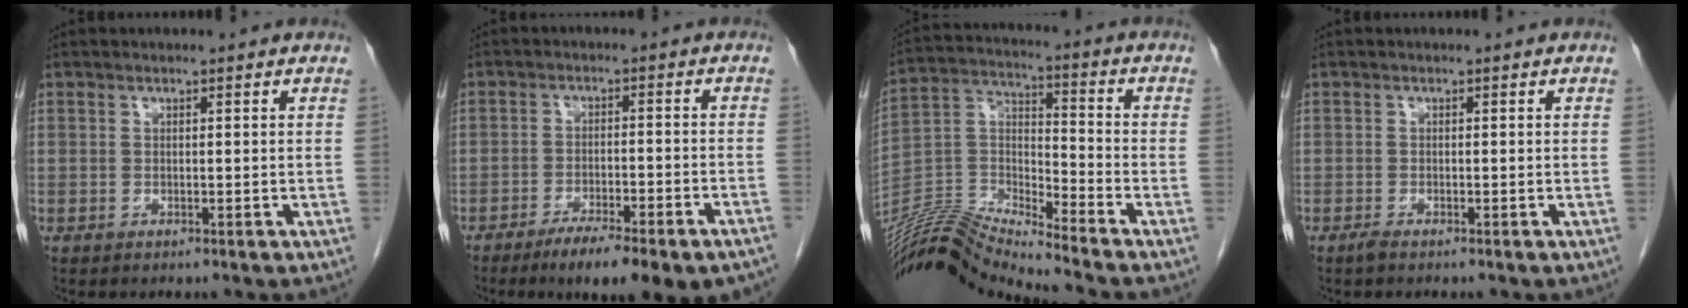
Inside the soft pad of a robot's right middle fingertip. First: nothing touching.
{"total": 13.5, "force": [-10.1, 2.0, 8.7], "torque": [-0.096, -0.009, -0.148]}
{"total": 13.0, "force": [-12.6, -1.9, 2.3], "torque": [-0.046, 0.032, -0.244]}
{"total": 0.7, "force": [-0.6, 0.0, 0.4], "torque": [-0.012, -0.002, -0.013]}